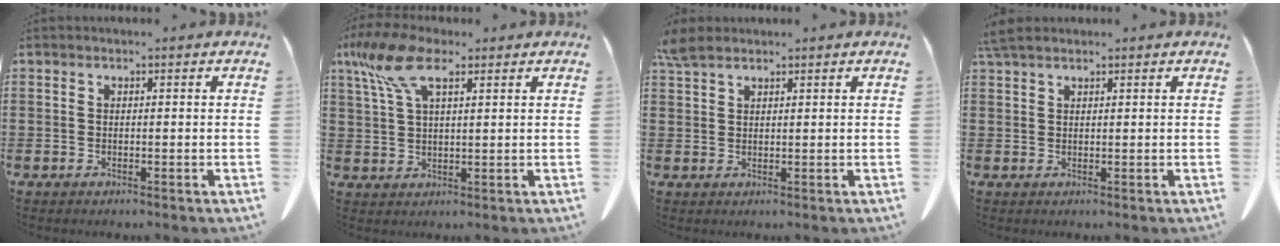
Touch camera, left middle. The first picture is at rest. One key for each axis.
{"total": 8.7, "fx": 5.0, "fy": 3.0, "fz": 6.5, "tx": -0.159, "ty": -0.009, "tz": 0.085}
{"total": 2.9, "fx": 2.4, "fy": 0.9, "fz": 1.5, "tx": -0.037, "ty": 0.002, "tz": 0.046}
{"total": 2.4, "fx": 1.9, "fy": 0.5, "fz": 1.3, "tx": -0.032, "ty": 0.000, "tz": 0.038}